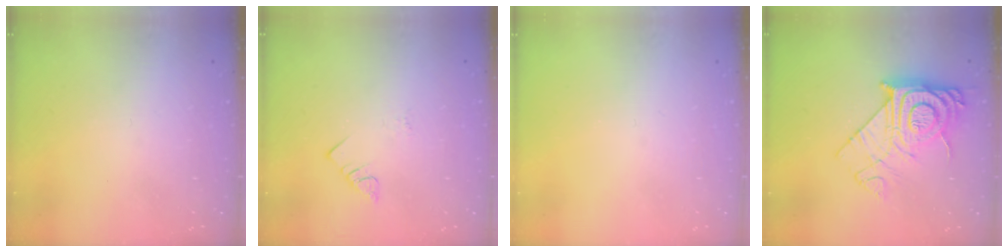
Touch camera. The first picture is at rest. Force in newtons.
{"total": 2.4, "press": 2.3, "slide": 0.4}
{"total": 0.0}
{"total": 14.3, "press": 14.3, "slide": 1.0}